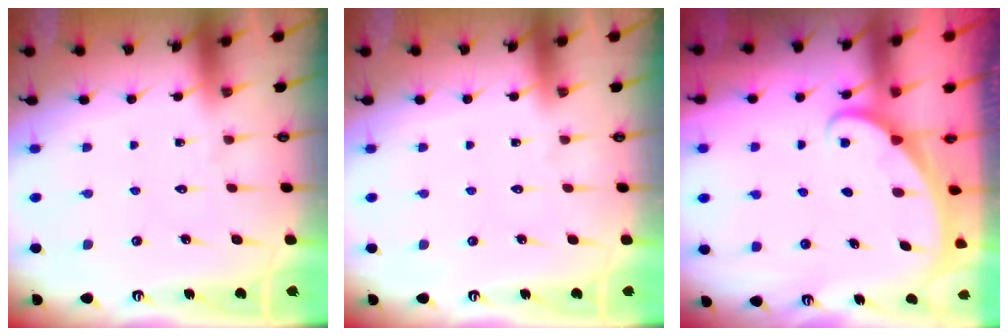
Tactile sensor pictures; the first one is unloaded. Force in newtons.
{"total": 0.0}
{"total": 1.9, "press": 1.9, "slide": 0.1}